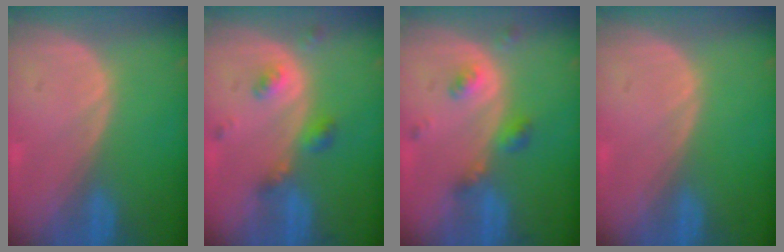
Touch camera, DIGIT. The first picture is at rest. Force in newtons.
{"total": 4.9, "press": 4.3, "slide": 2.2}
{"total": 4.9, "press": 4.3, "slide": 2.2}
{"total": 0.0}